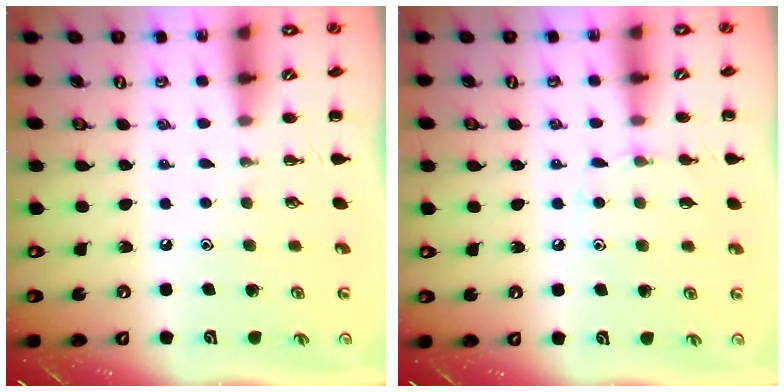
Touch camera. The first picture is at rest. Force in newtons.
{"total": 7.0, "press": 6.7, "slide": 1.8}